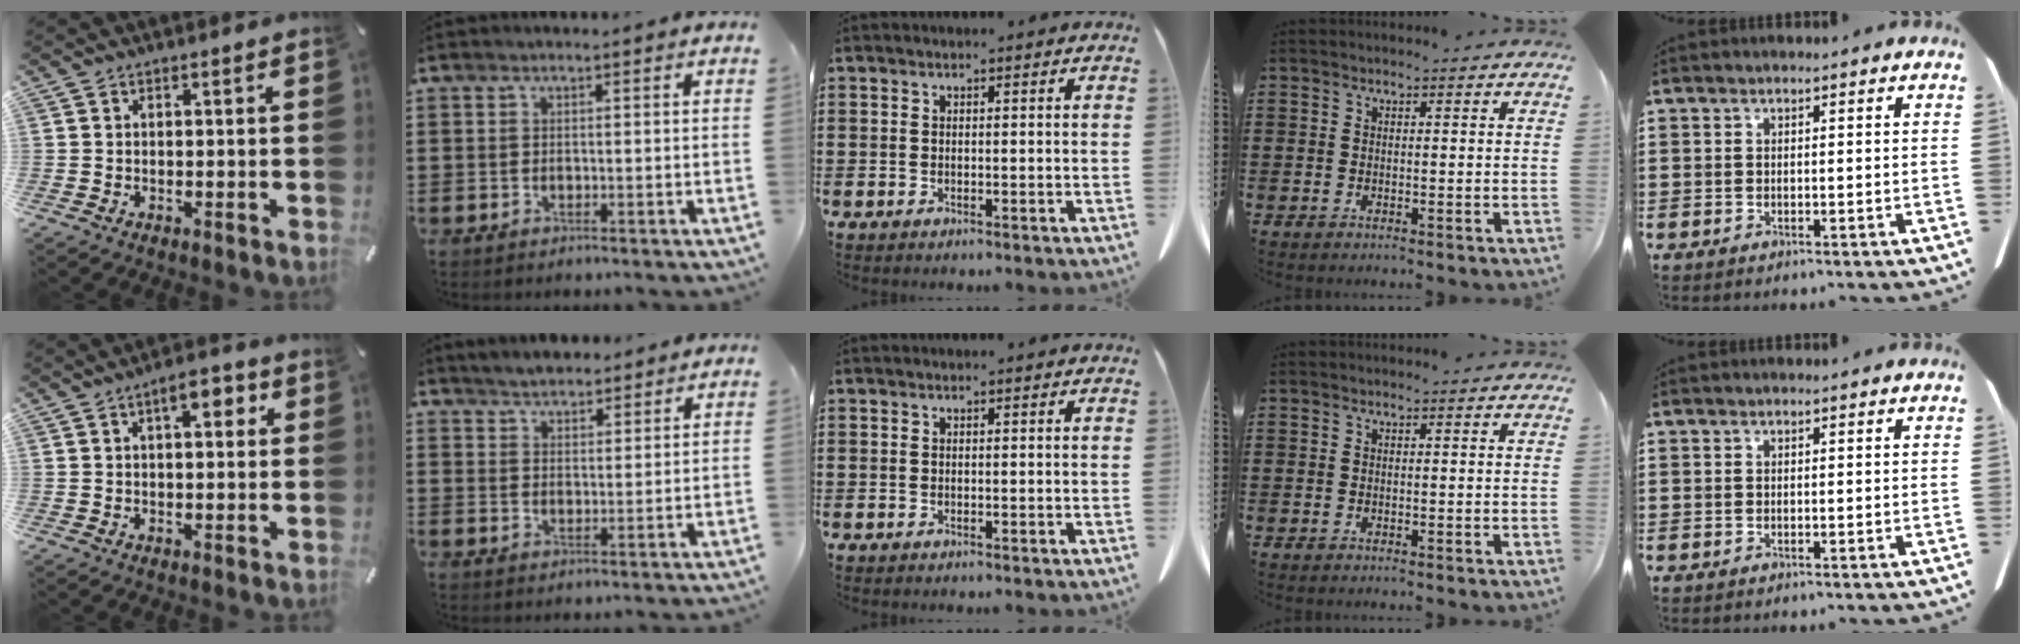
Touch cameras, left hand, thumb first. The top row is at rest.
{"thumb": {"total": 5.7, "force": [1.9, 2.5, 4.7], "torque": [-0.064, -0.002, 0.024]}, "index": {"total": 3.2, "force": [3.1, 0.8, 0.1], "torque": [-0.012, -0.003, 0.059]}}